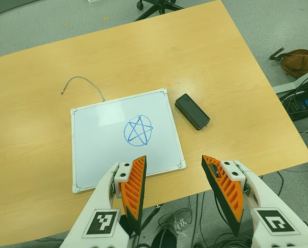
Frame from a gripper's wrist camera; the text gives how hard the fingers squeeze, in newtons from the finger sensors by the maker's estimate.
{"total": 0.0}